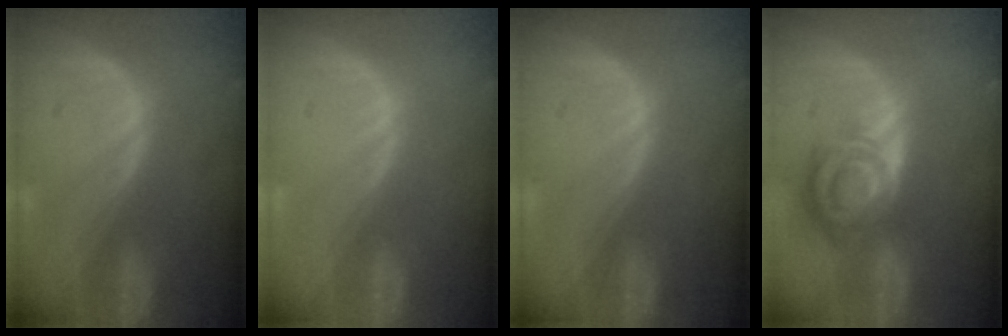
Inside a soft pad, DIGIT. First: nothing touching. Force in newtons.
{"total": 0.0}
{"total": 0.0}
{"total": 8.5, "press": 7.4, "slide": 4.2}